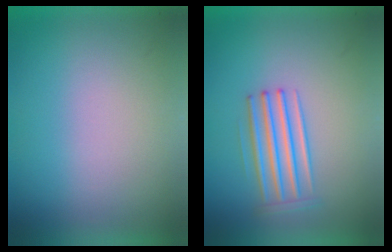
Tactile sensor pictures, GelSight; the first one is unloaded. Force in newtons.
{"total": 2.9}